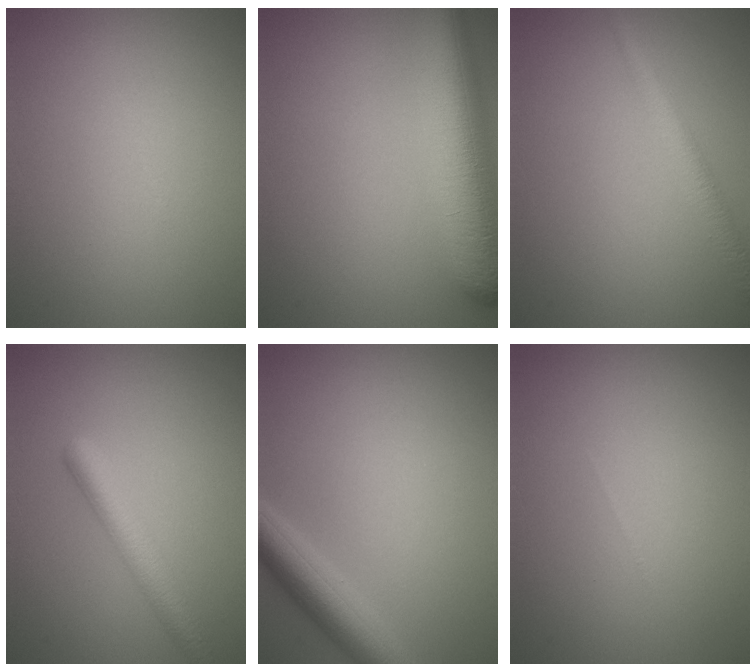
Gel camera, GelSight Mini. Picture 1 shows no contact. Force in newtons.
{"total": 8.2, "press": 8.2, "slide": 0.3}
{"total": 2.4, "press": 2.4, "slide": 0.1}
{"total": 3.2, "press": 3.2, "slide": 0.1}
{"total": 4.2, "press": 4.2, "slide": 0.2}
{"total": 0.0}